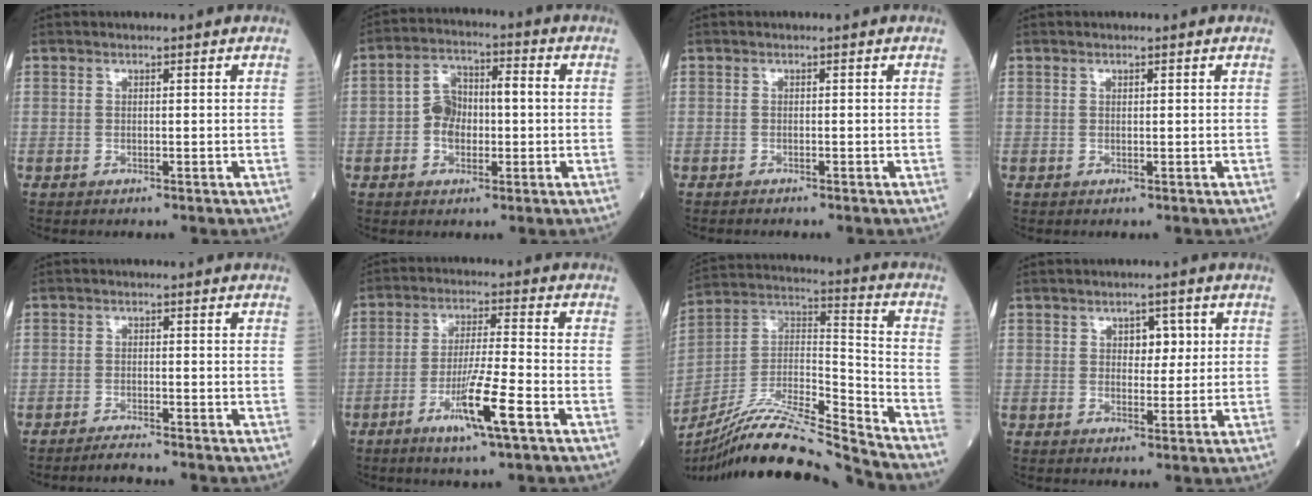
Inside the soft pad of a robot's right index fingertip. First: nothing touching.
{"total": 6.9, "force": [-0.7, 4.1, 5.4], "torque": [-0.109, 0.030, -0.014]}
{"total": 0.8, "force": [-0.8, 0.0, 0.2], "torque": [-0.006, -0.001, -0.014]}
{"total": 0.0}
{"total": 2.2, "force": [-2.2, -0.4, 0.4], "torque": [-0.012, -0.009, -0.042]}
{"total": 9.4, "force": [-4.4, -0.1, 8.3], "torque": [-0.151, -0.013, -0.079]}
{"total": 19.3, "force": [-17.9, -0.5, 7.4], "torque": [-0.149, 0.020, -0.322]}
{"total": 3.5, "force": [1.1, 2.2, 2.6], "torque": [-0.026, 0.006, 0.015]}